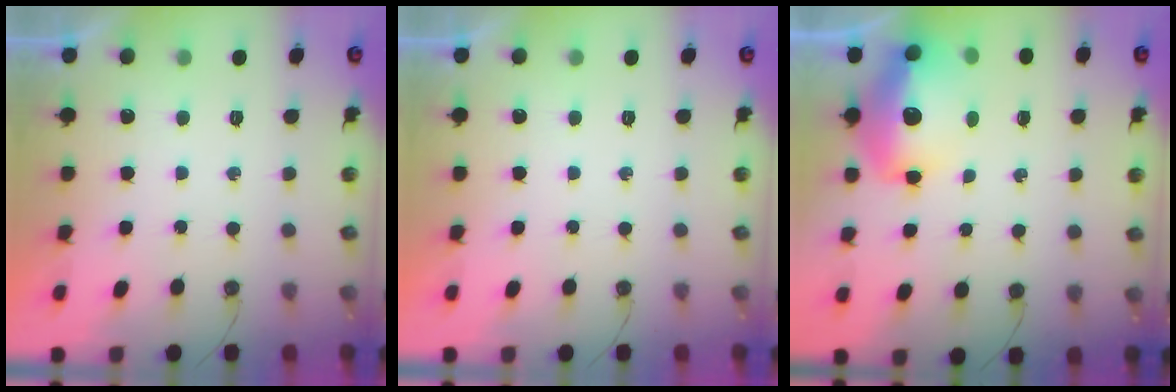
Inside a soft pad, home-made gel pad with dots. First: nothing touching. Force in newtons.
{"total": 0.0}
{"total": 16.6, "press": 16.5, "slide": 1.6}